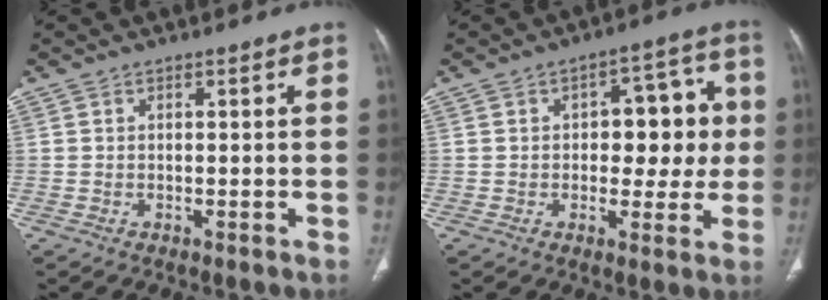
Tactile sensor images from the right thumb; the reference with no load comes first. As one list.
[{"total": 11.2, "force": [0.8, 6.8, 8.9], "torque": [-0.063, 0.023, 0.010]}]